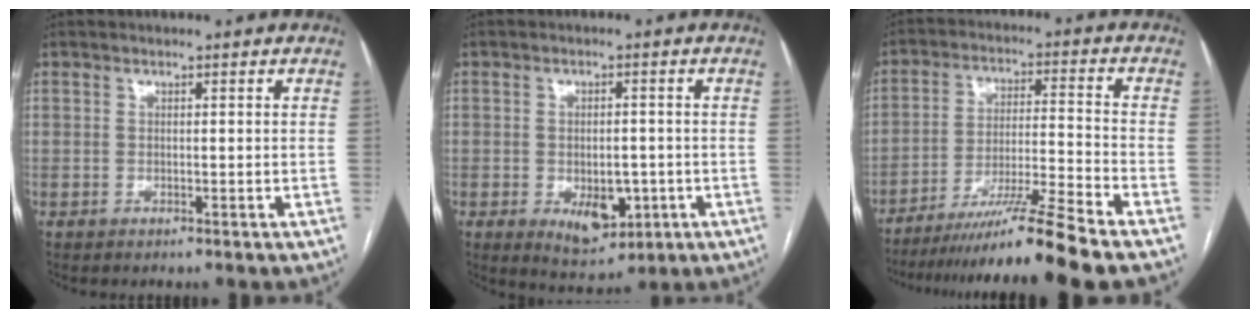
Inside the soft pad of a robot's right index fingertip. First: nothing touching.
{"total": 7.4, "force": [-2.2, 4.1, 5.7], "torque": [-0.083, -0.003, -0.017]}
{"total": 12.6, "force": [-10.2, -3.0, 6.8], "torque": [-0.107, -0.020, -0.176]}